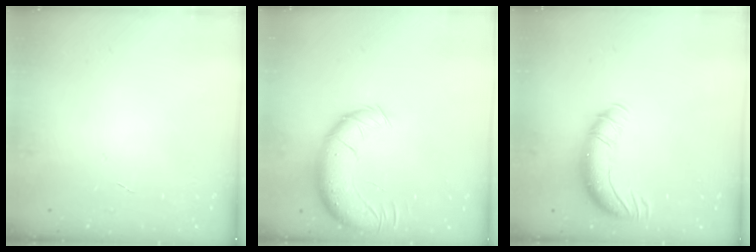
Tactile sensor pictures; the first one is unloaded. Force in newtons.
{"total": 13.9, "press": 13.5, "slide": 3.3}
{"total": 11.1, "press": 10.9, "slide": 2.4}